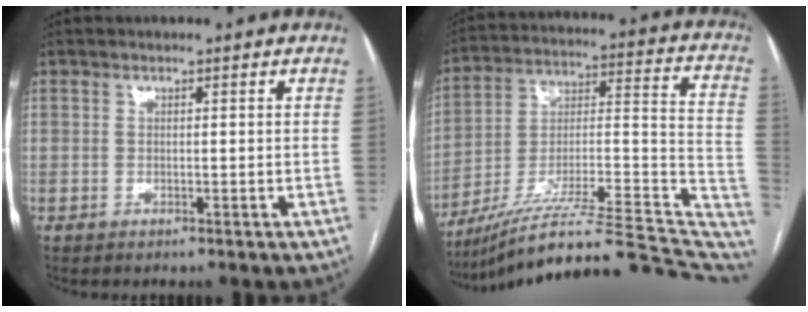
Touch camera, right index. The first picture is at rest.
{"total": 30.8, "force": [-25.9, 3.4, 16.4], "torque": [-0.164, 0.006, -0.377]}